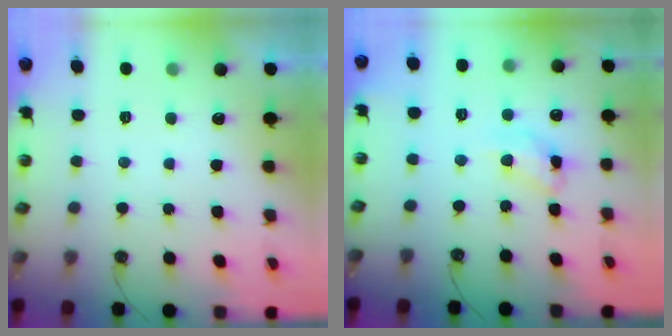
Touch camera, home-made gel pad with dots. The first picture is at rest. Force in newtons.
{"total": 11.3, "press": 11.3, "slide": 0.8}